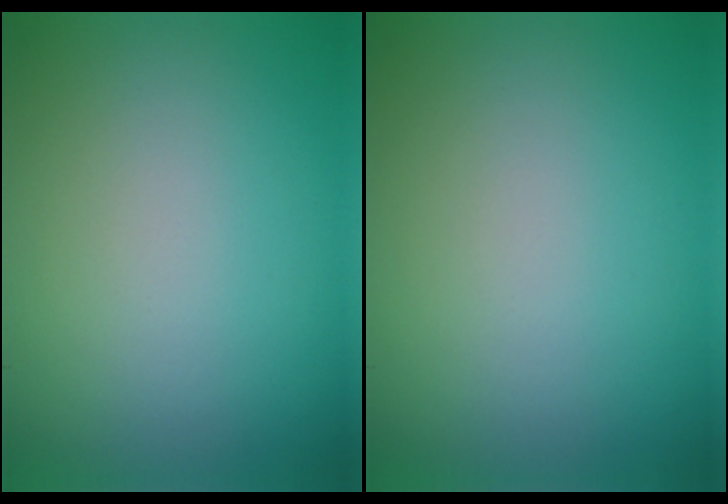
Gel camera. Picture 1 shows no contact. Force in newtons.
{"total": 0.0}